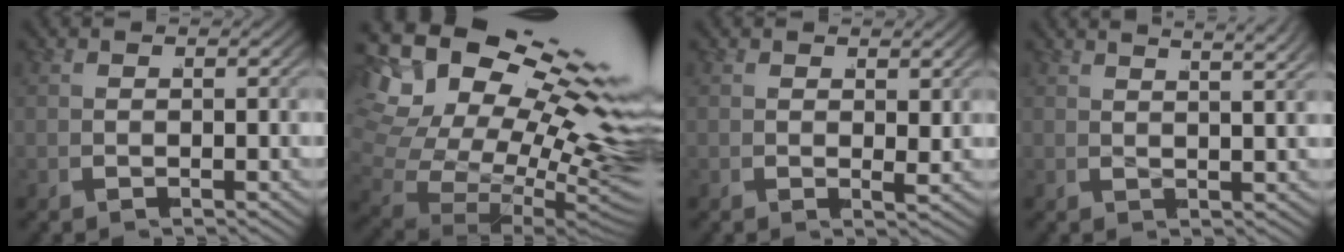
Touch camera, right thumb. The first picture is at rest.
{"total": 21.5, "force": [-0.3, 15.0, 15.4], "torque": [-0.263, -0.064, 0.005]}
{"total": 1.0, "force": [0.9, -0.2, 0.2], "torque": [0.002, 0.000, 0.016]}
{"total": 4.0, "force": [3.1, 0.8, 2.3], "torque": [-0.011, 0.016, 0.041]}